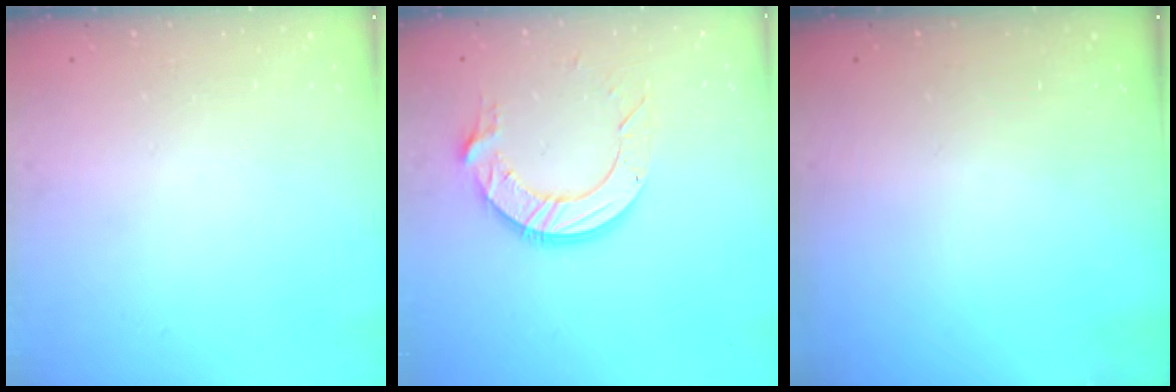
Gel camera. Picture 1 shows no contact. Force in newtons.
{"total": 11.3, "press": 11.2, "slide": 1.1}
{"total": 0.0}